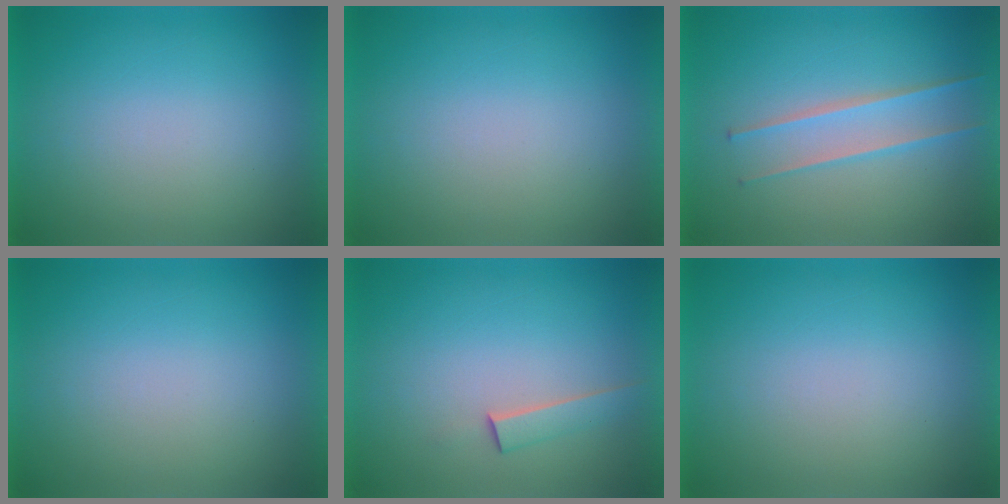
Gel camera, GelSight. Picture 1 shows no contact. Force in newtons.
{"total": 0.0}
{"total": 2.4}
{"total": 0.0}
{"total": 1.8}
{"total": 0.0}